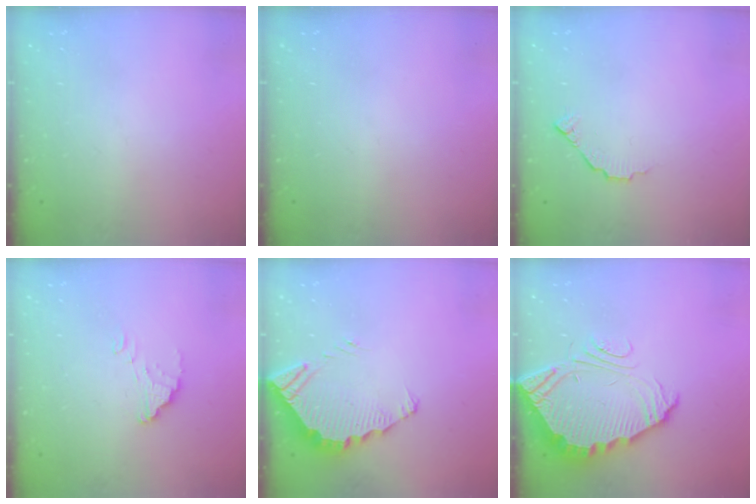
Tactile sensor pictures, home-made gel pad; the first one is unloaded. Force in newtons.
{"total": 0.0}
{"total": 4.4, "press": 4.3, "slide": 0.5}
{"total": 1.8, "press": 1.8, "slide": 0.0}
{"total": 3.9, "press": 3.9, "slide": 0.3}
{"total": 5.8, "press": 5.8, "slide": 0.5}